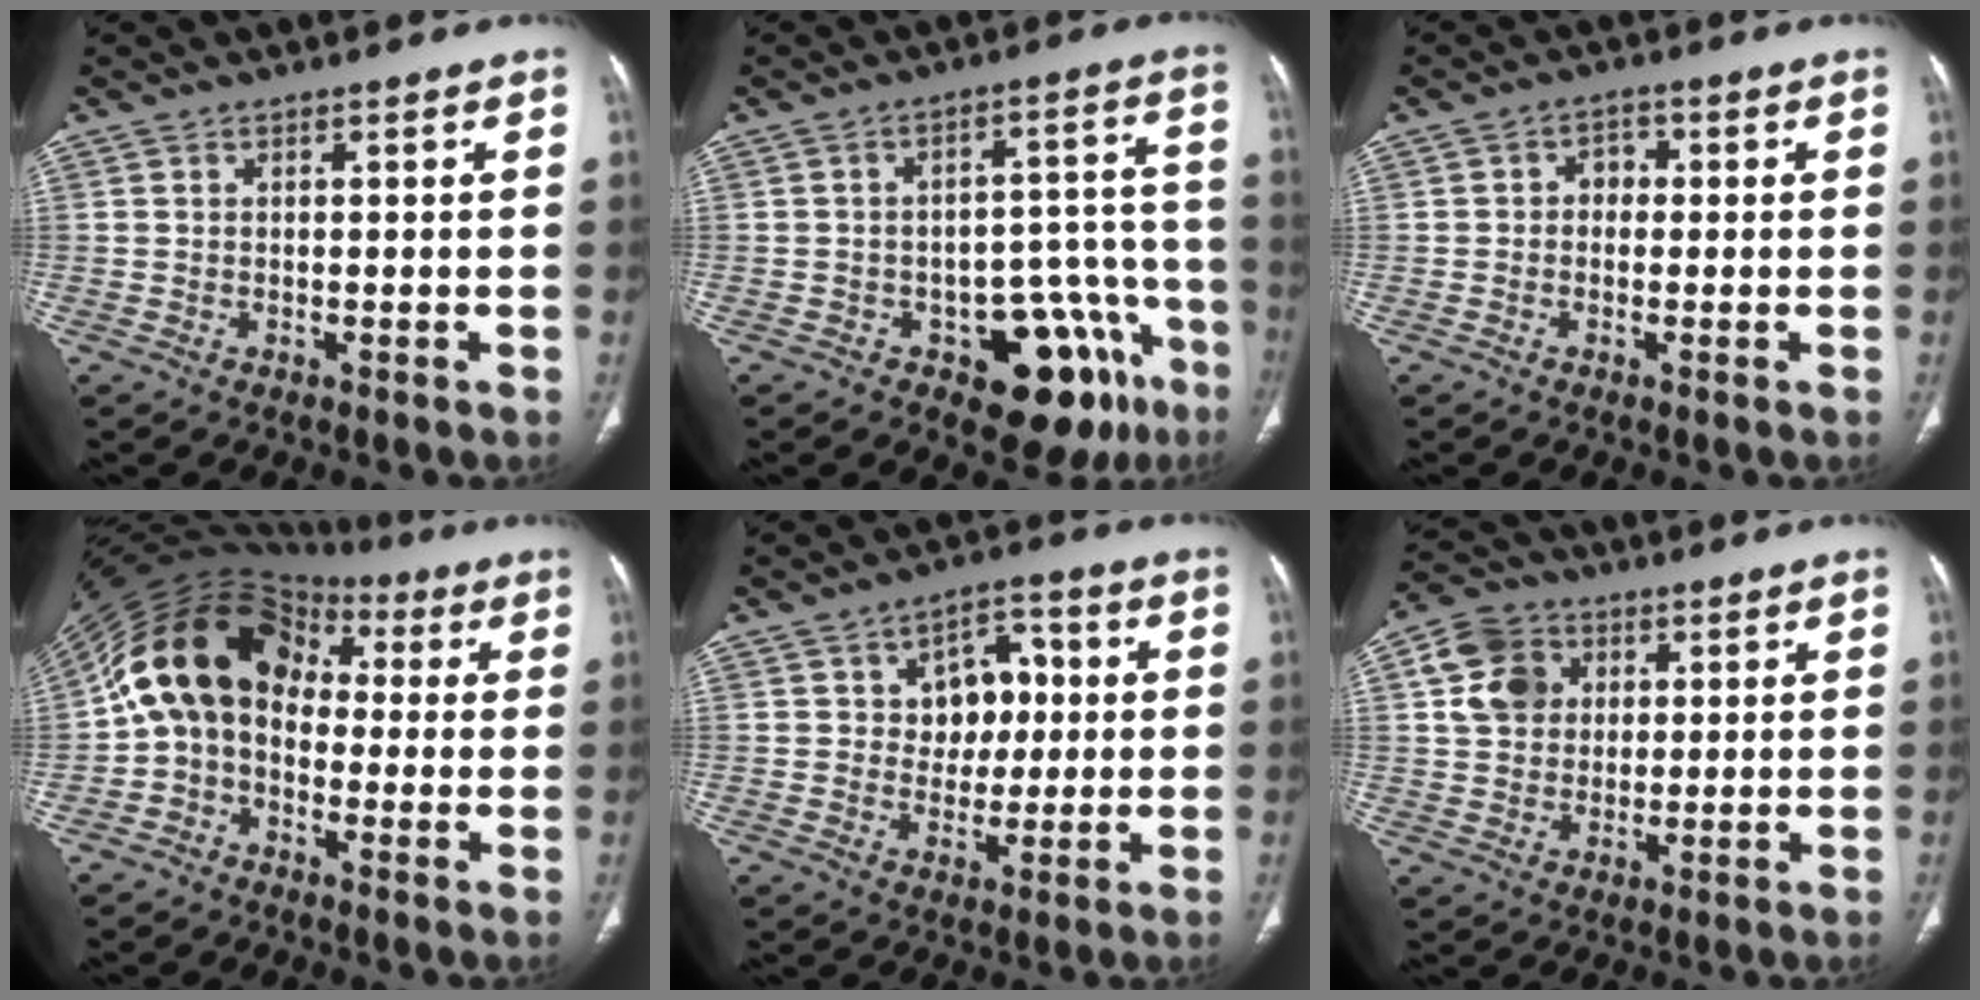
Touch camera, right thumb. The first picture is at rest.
{"total": 15.4, "force": [-8.4, 7.7, 10.3], "torque": [-0.073, 0.072, -0.105]}
{"total": 2.8, "force": [-0.1, 2.3, 1.5], "torque": [-0.004, 0.012, -0.011]}
{"total": 15.4, "force": [0.7, 11.7, 10.0], "torque": [-0.156, 0.059, 0.001]}
{"total": 8.9, "force": [1.6, 6.6, 5.8], "torque": [-0.036, 0.007, 0.023]}
{"total": 9.6, "force": [2.7, 7.9, 4.6], "torque": [-0.065, 0.002, 0.045]}